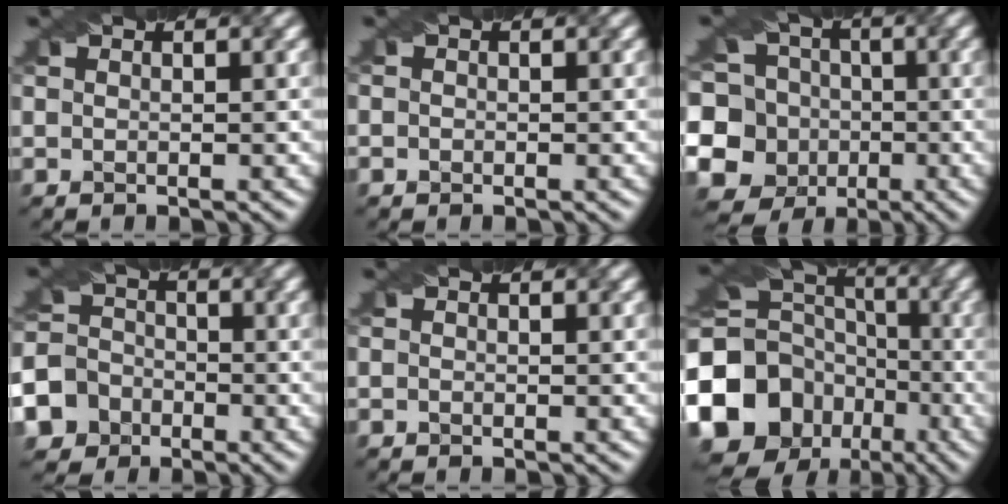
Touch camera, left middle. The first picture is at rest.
{"total": 0.9, "force": [-0.1, 0.8, 0.4], "torque": [0.000, 0.015, -0.013]}
{"total": 13.4, "force": [-2.5, 12.2, 5.0], "torque": [-0.118, 0.016, -0.064]}
{"total": 8.7, "force": [-5.1, 6.9, 1.6], "torque": [-0.040, -0.020, -0.099]}
{"total": 0.6, "force": [-0.6, 0.0, 0.1], "torque": [0.000, 0.005, -0.013]}
{"total": 19.2, "force": [-5.8, 16.4, 8.0], "torque": [-0.176, -0.007, -0.127]}